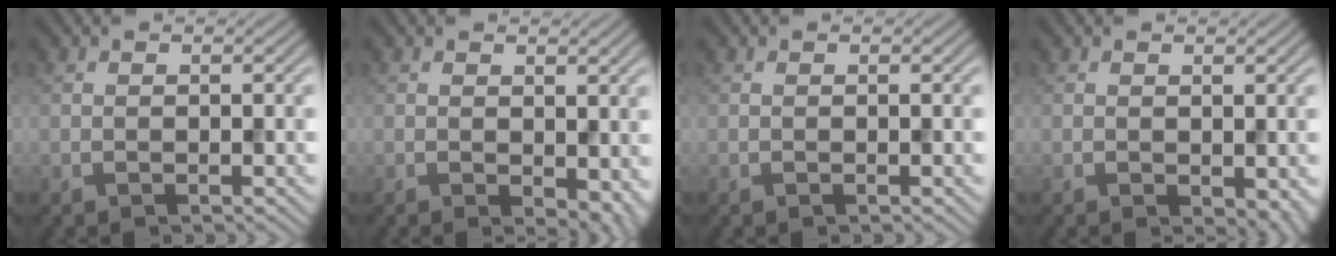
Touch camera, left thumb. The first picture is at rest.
{"total": 4.1, "force": [-0.6, 2.4, 3.2], "torque": [-0.043, -0.017, 0.000]}
{"total": 0.0}
{"total": 2.4, "force": [-0.6, 1.4, 1.9], "torque": [-0.025, -0.012, -0.004]}